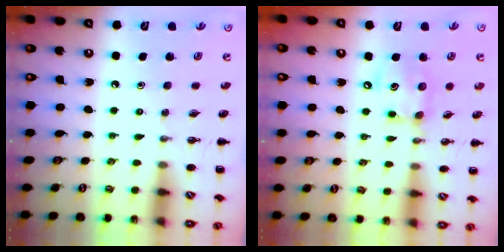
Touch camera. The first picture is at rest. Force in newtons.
{"total": 9.9, "press": 9.8, "slide": 1.0}